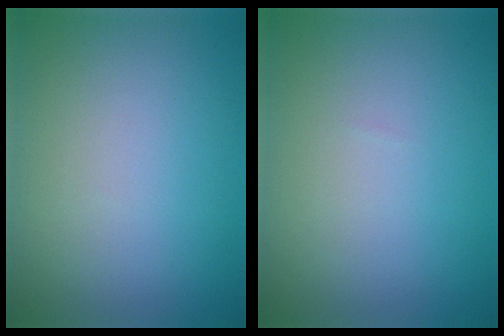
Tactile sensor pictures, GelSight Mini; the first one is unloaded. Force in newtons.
{"total": 0.0}